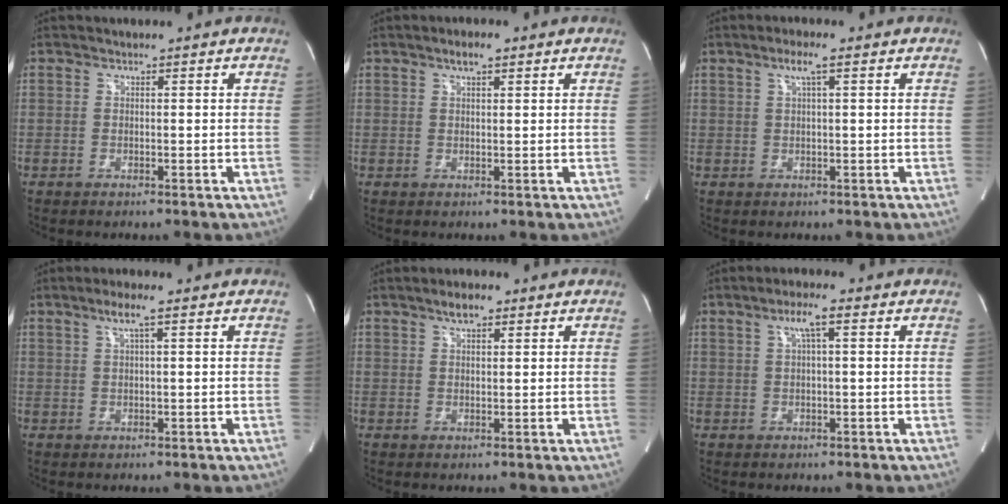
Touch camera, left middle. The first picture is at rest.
{"total": 2.5, "force": [1.7, 0.6, 1.7], "torque": [-0.035, 0.008, 0.027]}
{"total": 2.8, "force": [1.5, 0.0, 2.3], "torque": [-0.050, 0.006, 0.026]}
{"total": 3.2, "force": [1.9, 0.0, 2.7], "torque": [-0.057, 0.006, 0.032]}
{"total": 3.2, "force": [2.2, 1.0, 2.1], "torque": [-0.042, 0.009, 0.036]}
{"total": 3.8, "force": [1.7, 0.3, 3.4], "torque": [-0.063, 0.011, 0.027]}